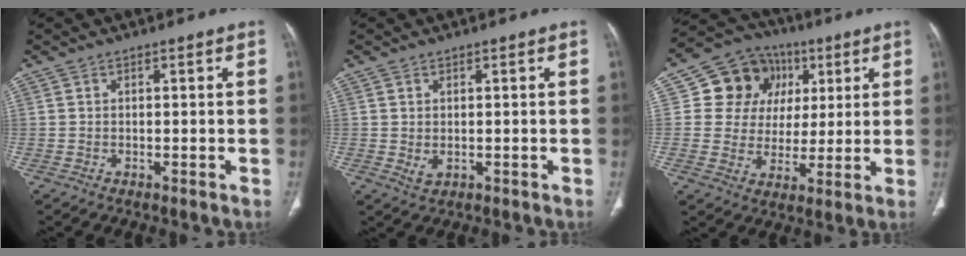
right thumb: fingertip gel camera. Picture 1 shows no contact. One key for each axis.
{"total": 1.8, "fx": -0.1, "fy": 1.2, "fz": 1.4, "tx": -0.026, "ty": -0.004, "tz": 0.007}
{"total": 14.0, "fx": 4.2, "fy": 12.4, "fz": 4.8, "tx": -0.034, "ty": 0.012, "tz": 0.073}